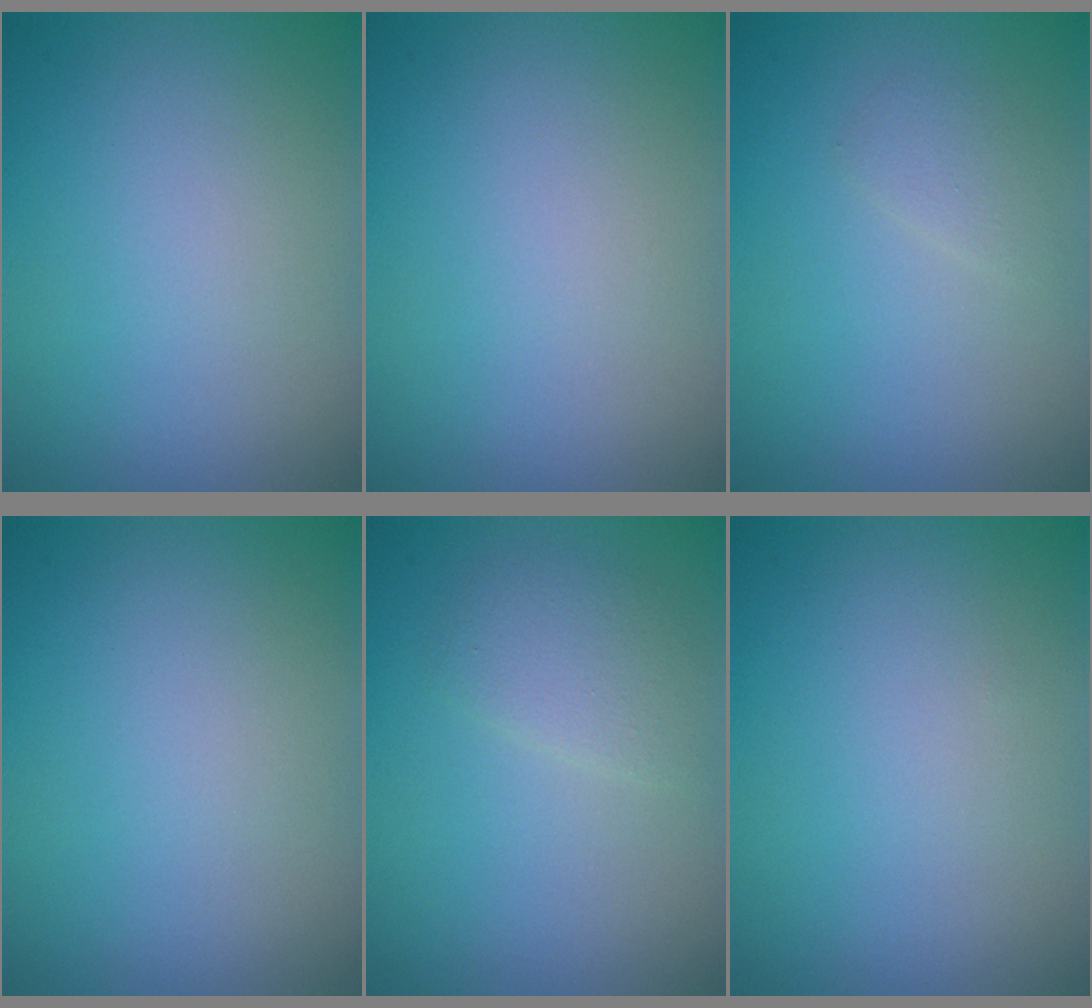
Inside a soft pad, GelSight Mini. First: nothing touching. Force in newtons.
{"total": 0.0}
{"total": 1.0, "press": 1.0, "slide": 0.0}
{"total": 0.0}
{"total": 2.0, "press": 2.0, "slide": 0.1}
{"total": 0.0}